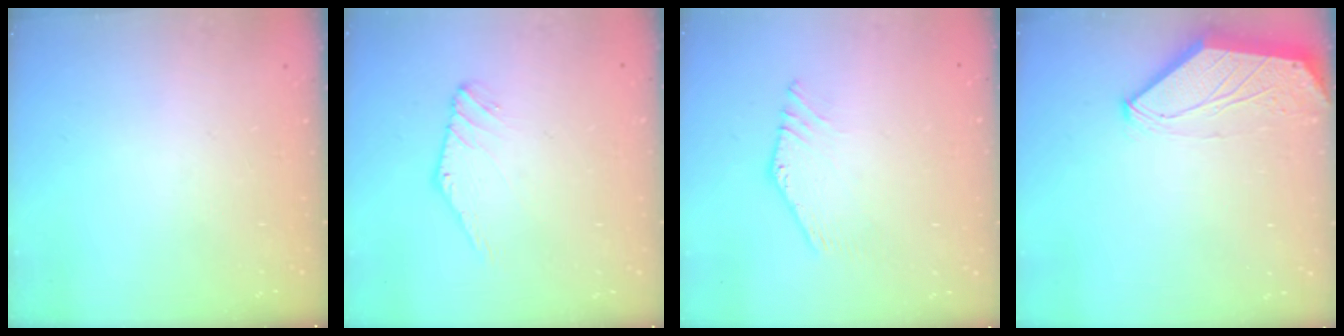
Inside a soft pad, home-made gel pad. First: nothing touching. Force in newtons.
{"total": 1.4, "press": 1.4, "slide": 0.1}
{"total": 1.6, "press": 1.6, "slide": 0.1}
{"total": 0.0}